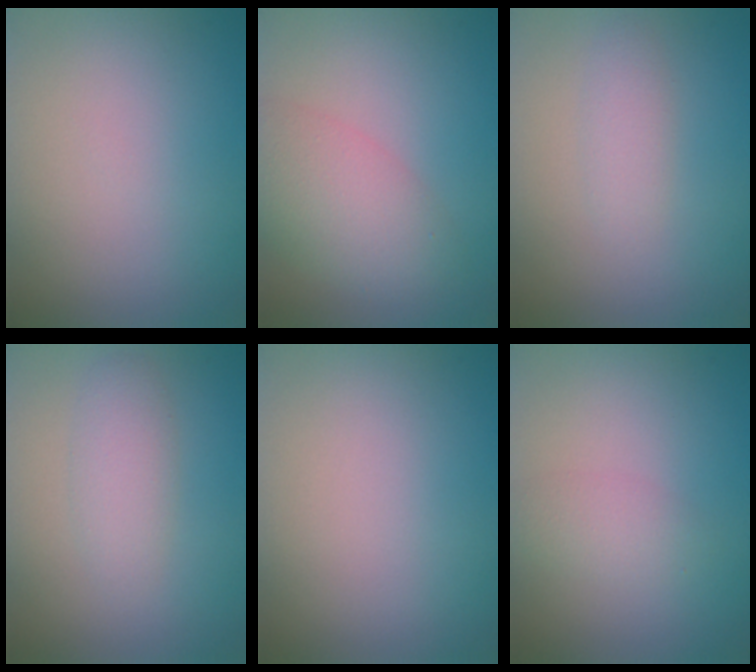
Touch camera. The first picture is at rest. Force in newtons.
{"total": 4.7, "press": 4.7, "slide": 0.2}
{"total": 1.6, "press": 1.6, "slide": 0.1}
{"total": 2.4, "press": 2.4, "slide": 0.1}
{"total": 0.0}
{"total": 1.6, "press": 1.6, "slide": 0.1}